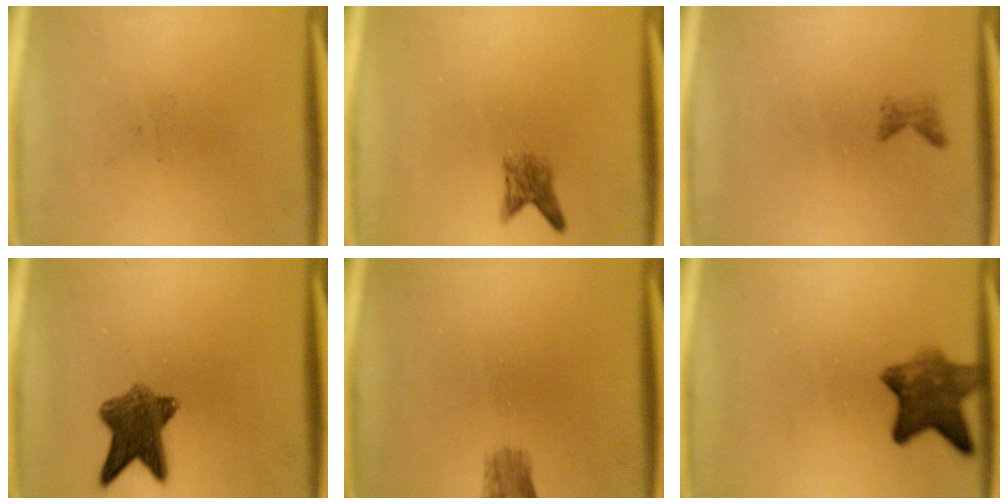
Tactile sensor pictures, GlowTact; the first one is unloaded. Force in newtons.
{"total": 2.3}
{"total": 0.9}
{"total": 7.6}
{"total": 2.3}
{"total": 7.0}